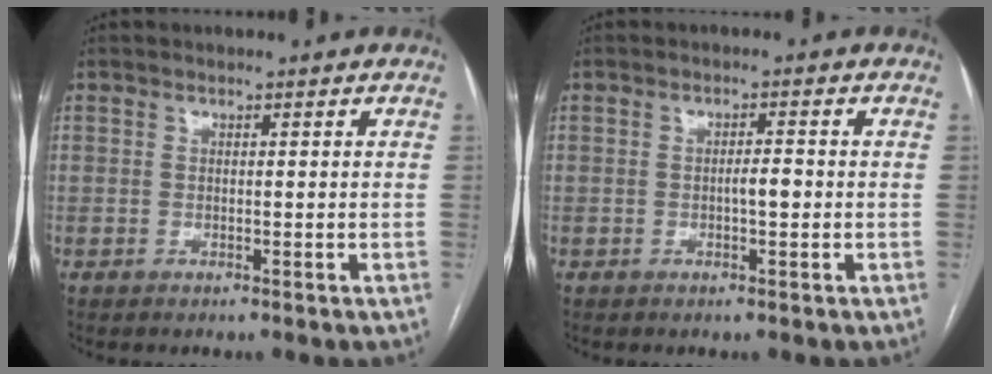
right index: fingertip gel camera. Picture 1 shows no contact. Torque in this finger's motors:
{"motor_torque": [0.53, 0.02, 0.04, 0.03]}